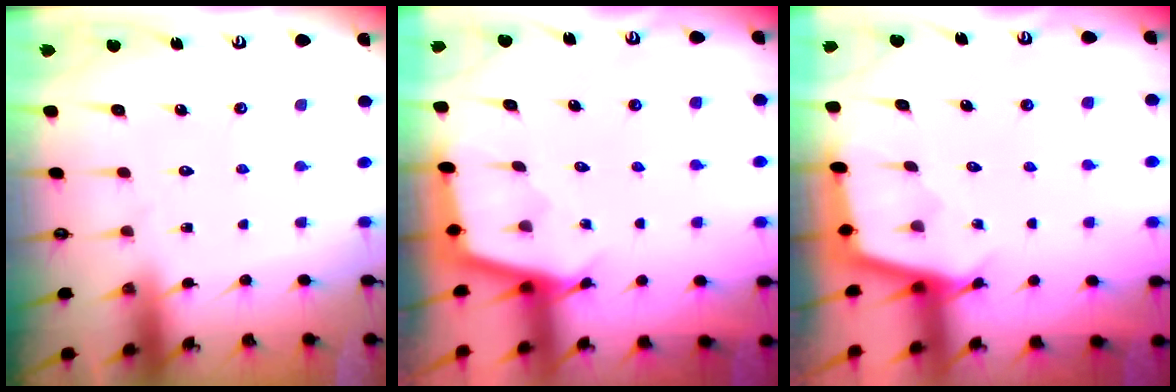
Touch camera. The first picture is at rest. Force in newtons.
{"total": 2.2, "press": 2.2, "slide": 0.1}
{"total": 2.2, "press": 2.2, "slide": 0.1}